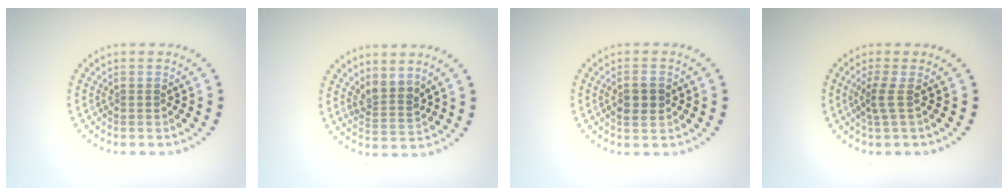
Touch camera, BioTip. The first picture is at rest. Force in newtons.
{"total": 2.4, "press": 1.8, "slide": 1.5}
{"total": 2.2, "press": 2.2, "slide": 0.1}
{"total": 1.8, "press": 1.1, "slide": 1.4}